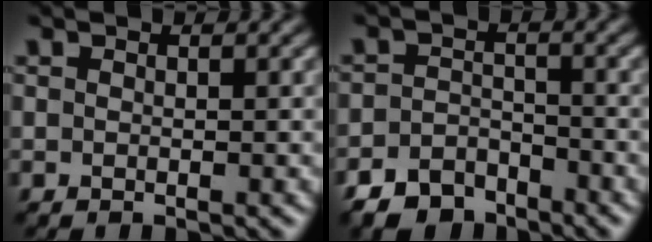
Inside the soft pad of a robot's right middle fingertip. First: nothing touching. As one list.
[{"total": 4.0, "force": [-3.3, 2.0, 0.9], "torque": [-0.014, 0.002, -0.066]}]